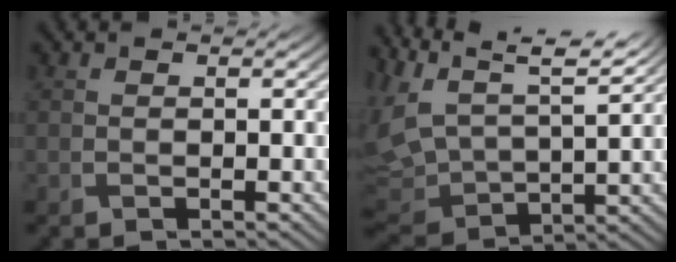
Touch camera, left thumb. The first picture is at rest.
{"total": 11.6, "force": [7.4, 4.5, 7.7], "torque": [-0.215, 0.022, 0.137]}